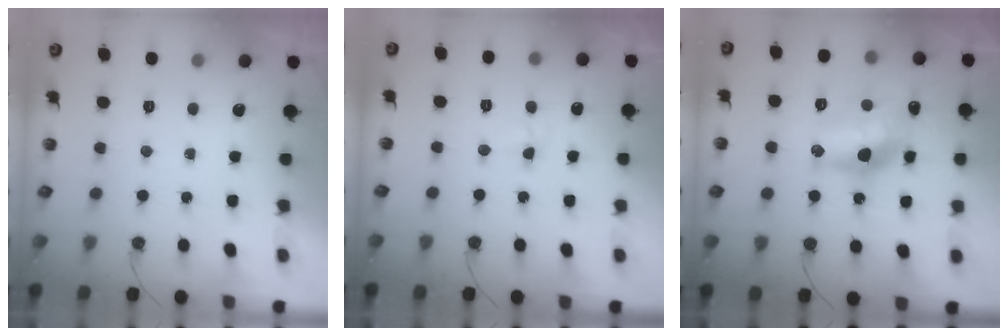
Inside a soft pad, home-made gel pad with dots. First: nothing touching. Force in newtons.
{"total": 3.0, "press": 2.8, "slide": 1.1}
{"total": 16.4, "press": 15.7, "slide": 4.6}